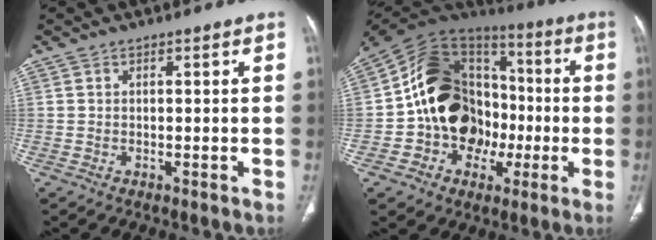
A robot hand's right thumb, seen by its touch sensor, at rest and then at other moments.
{"total": 21.5, "force": [-2.6, 17.0, 12.9], "torque": [-0.172, 0.046, -0.043]}